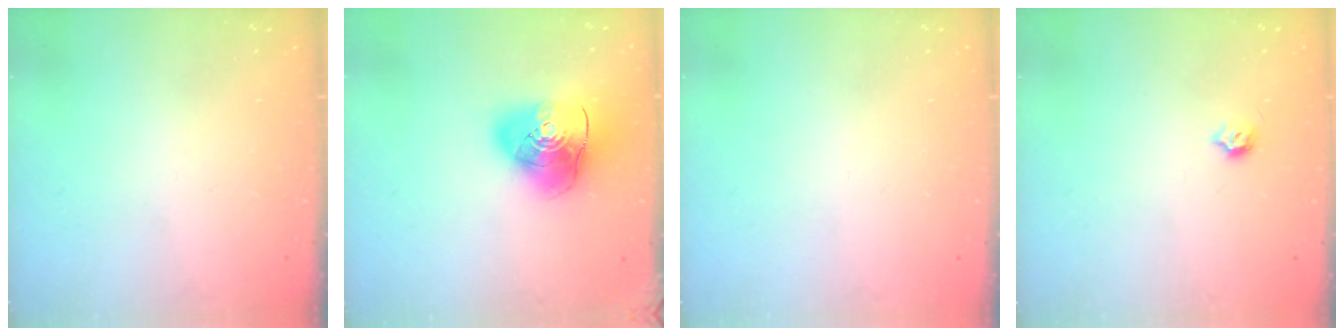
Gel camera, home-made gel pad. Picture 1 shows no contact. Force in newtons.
{"total": 15.1, "press": 14.9, "slide": 2.2}
{"total": 0.0}
{"total": 4.0, "press": 3.9, "slide": 0.7}